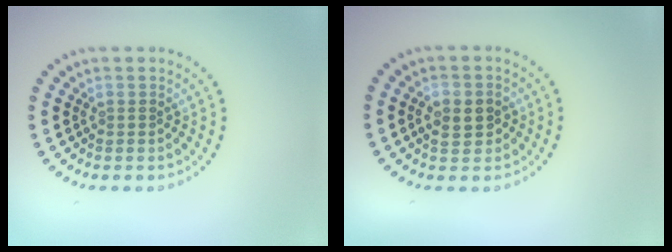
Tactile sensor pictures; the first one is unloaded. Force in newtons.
{"total": 2.7, "press": 2.7, "slide": 0.2}